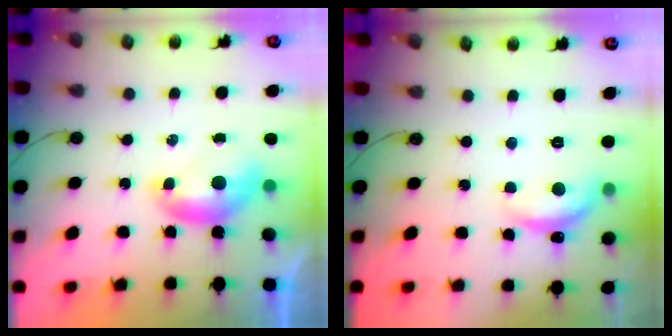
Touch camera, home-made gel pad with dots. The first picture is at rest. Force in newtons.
{"total": 6.3, "press": 6.3, "slide": 0.6}